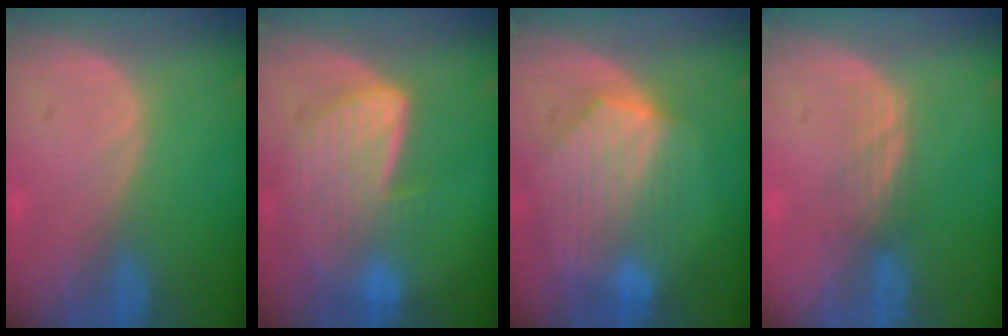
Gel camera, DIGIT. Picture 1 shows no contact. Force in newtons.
{"total": 7.8, "press": 7.3, "slide": 2.9}
{"total": 8.6, "press": 7.8, "slide": 3.5}
{"total": 2.8, "press": 2.5, "slide": 1.2}